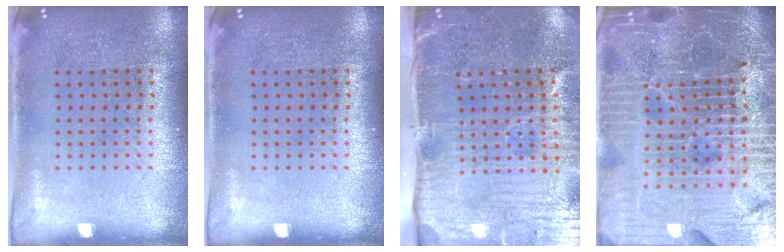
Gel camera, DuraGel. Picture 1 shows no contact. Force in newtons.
{"total": 0.0}
{"total": 5.2, "press": 4.3, "slide": 2.9}
{"total": 6.2, "press": 5.6, "slide": 2.7}